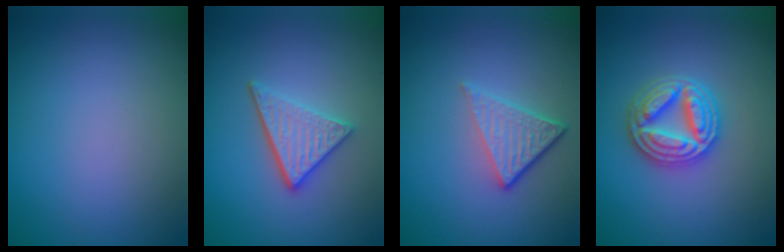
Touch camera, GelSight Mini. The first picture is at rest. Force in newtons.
{"total": 3.6, "press": 3.1, "slide": 1.9}
{"total": 3.8, "press": 2.7, "slide": 2.8}
{"total": 4.7, "press": 4.7, "slide": 0.8}